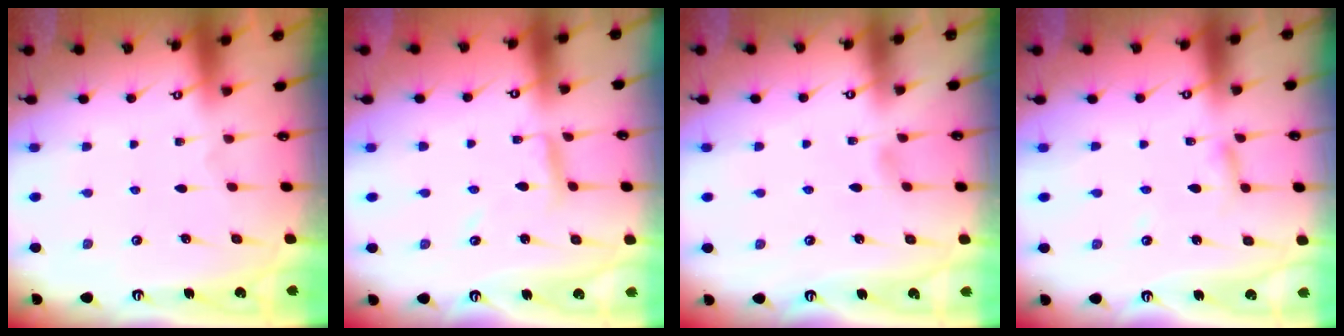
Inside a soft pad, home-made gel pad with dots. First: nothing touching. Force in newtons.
{"total": 5.6, "press": 5.6, "slide": 0.3}
{"total": 3.3, "press": 3.3, "slide": 0.4}
{"total": 2.7, "press": 2.7, "slide": 0.3}